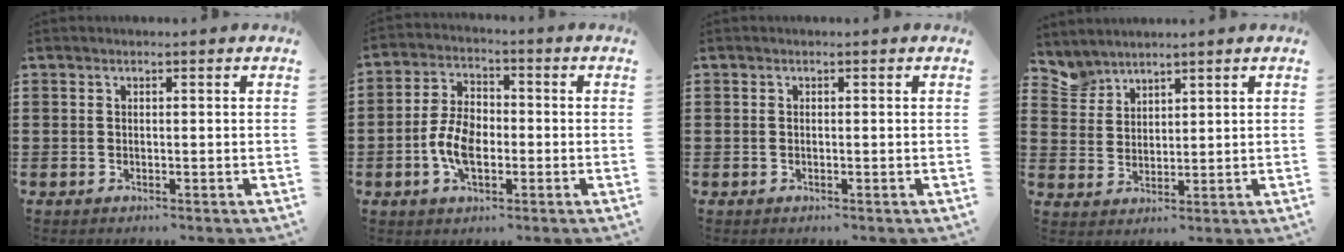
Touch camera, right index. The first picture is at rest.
{"total": 7.0, "force": [-1.8, 4.1, 5.3], "torque": [-0.123, 0.005, -0.038]}
{"total": 0.0}
{"total": 3.5, "force": [3.1, 1.4, -0.5], "torque": [-0.007, -0.003, 0.061]}